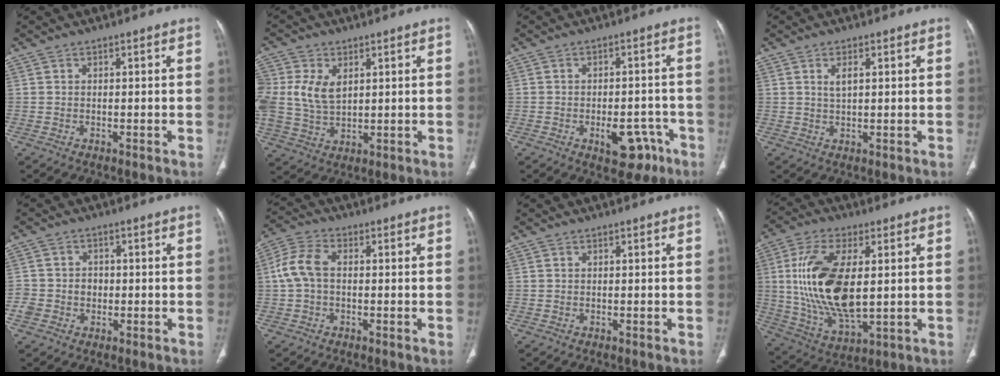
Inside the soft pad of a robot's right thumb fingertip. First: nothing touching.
{"total": 10.6, "force": [2.4, 7.2, 7.5], "torque": [-0.156, 0.000, 0.056]}
{"total": 8.0, "force": [-4.1, 4.6, 5.1], "torque": [-0.038, 0.032, -0.045]}
{"total": 2.6, "force": [1.0, 1.1, 2.2], "torque": [-0.038, -0.002, 0.020]}
{"total": 5.0, "force": [-0.9, 4.5, 1.9], "torque": [-0.016, 0.018, -0.013]}
{"total": 6.7, "force": [0.1, 4.2, 5.1], "torque": [-0.111, 0.020, -0.005]}
{"total": 0.0}
{"total": 18.7, "force": [2.0, 8.9, 16.4], "torque": [-0.322, -0.016, 0.046]}